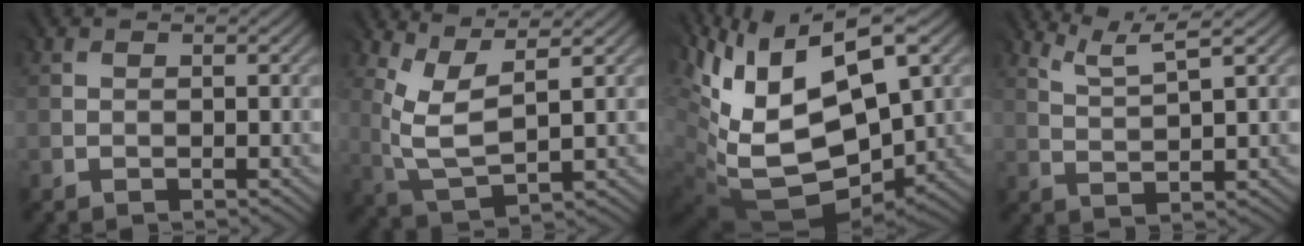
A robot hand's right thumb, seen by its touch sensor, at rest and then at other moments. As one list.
[{"total": 5.7, "force": [2.9, 1.7, 4.6], "torque": [-0.109, 0.002, 0.067]}, {"total": 16.2, "force": [3.5, 10.1, 12.2], "torque": [-0.250, -0.014, 0.103]}, {"total": 4.2, "force": [3.3, 0.2, 2.5], "torque": [-0.052, 0.006, 0.076]}]